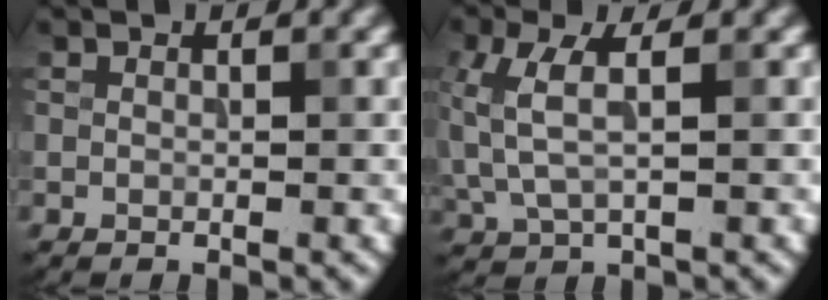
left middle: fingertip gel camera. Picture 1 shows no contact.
{"total": 3.8, "force": [0.5, 1.7, 3.3], "torque": [-0.092, 0.003, 0.011]}